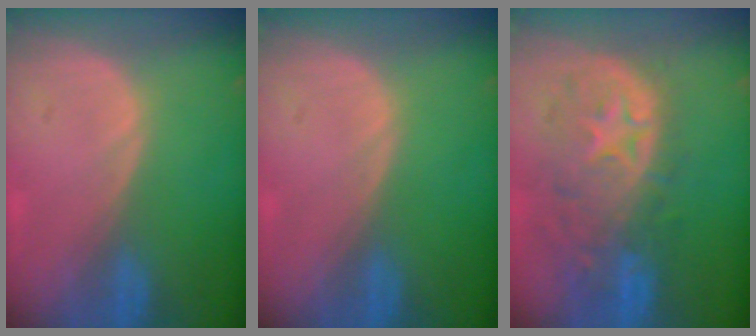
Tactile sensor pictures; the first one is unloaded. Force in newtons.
{"total": 0.0}
{"total": 11.0, "press": 9.7, "slide": 5.2}